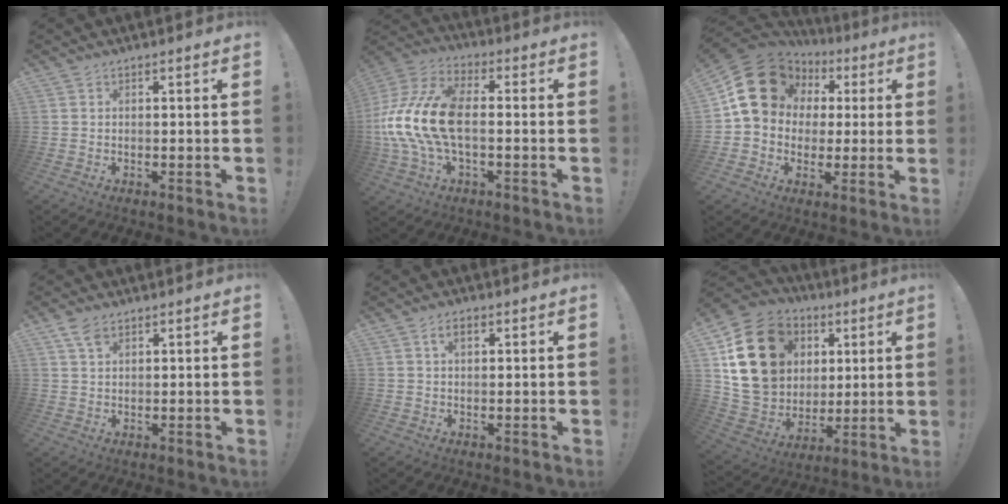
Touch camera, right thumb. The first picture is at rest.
{"total": 18.5, "force": [-1.2, 10.5, 15.1], "torque": [-0.309, 0.018, -0.010]}
{"total": 19.5, "force": [6.1, 15.4, 10.3], "torque": [-0.144, -0.008, 0.127]}
{"total": 4.3, "force": [2.7, 2.1, 2.5], "torque": [-0.046, -0.011, 0.050]}
{"total": 3.2, "force": [1.3, 1.5, 2.5], "torque": [-0.037, 0.000, 0.019]}
{"total": 24.1, "force": [7.9, 19.2, 12.2], "torque": [-0.206, -0.022, 0.177]}